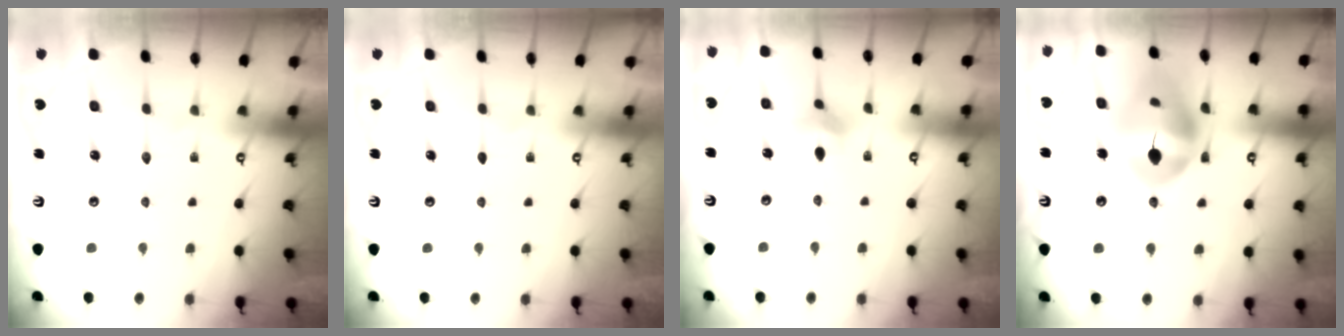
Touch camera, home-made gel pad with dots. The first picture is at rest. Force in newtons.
{"total": 0.0}
{"total": 3.6, "press": 3.6, "slide": 0.6}
{"total": 16.3, "press": 16.1, "slide": 2.3}